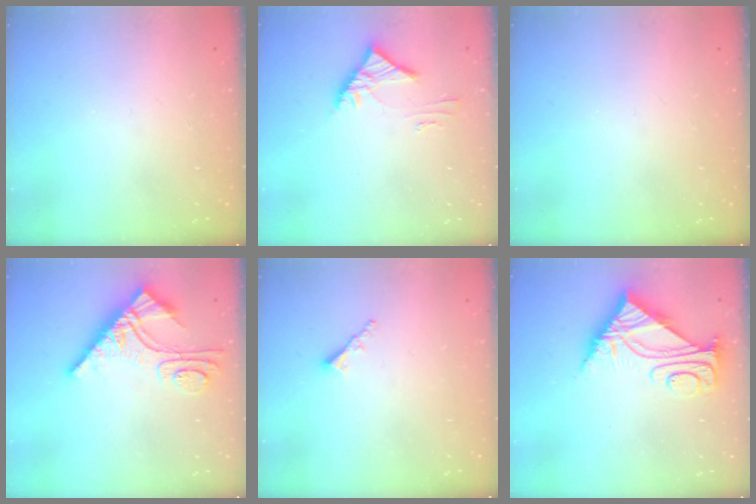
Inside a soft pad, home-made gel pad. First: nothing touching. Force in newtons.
{"total": 4.0, "press": 3.9, "slide": 0.9}
{"total": 0.0}
{"total": 11.3, "press": 11.2, "slide": 1.2}
{"total": 2.3, "press": 2.2, "slide": 0.6}
{"total": 7.1, "press": 7.0, "slide": 0.7}